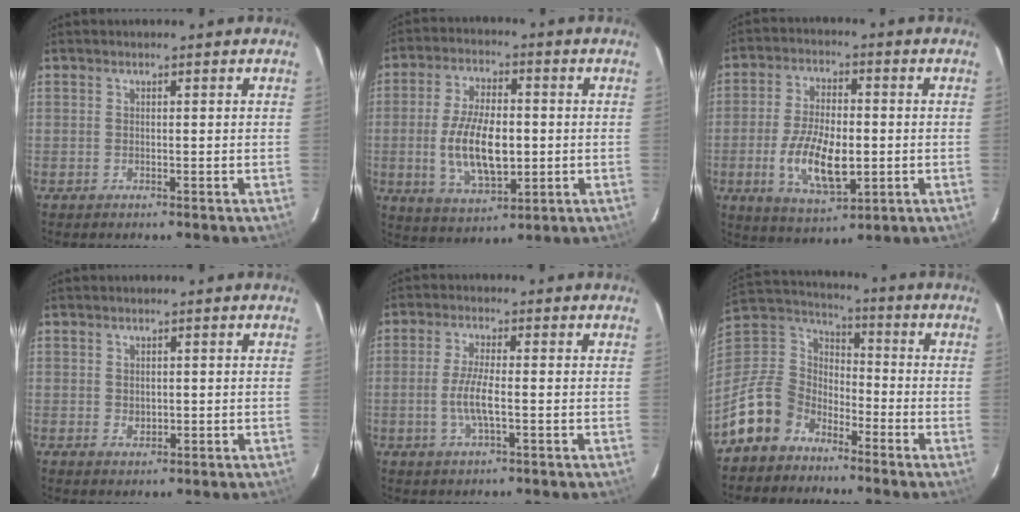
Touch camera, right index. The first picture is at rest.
{"total": 13.1, "force": [-1.4, 6.1, 11.5], "torque": [-0.226, -0.006, -0.018]}
{"total": 12.5, "force": [-2.7, 5.8, 10.8], "torque": [-0.215, -0.011, -0.042]}
{"total": 2.9, "force": [-0.3, 2.5, 1.6], "torque": [-0.024, -0.002, 0.000]}
{"total": 5.7, "force": [-1.2, 1.2, 5.5], "torque": [-0.110, -0.005, -0.024]}
{"total": 12.3, "force": [-8.5, 8.1, 3.7], "torque": [-0.102, 0.033, -0.160]}